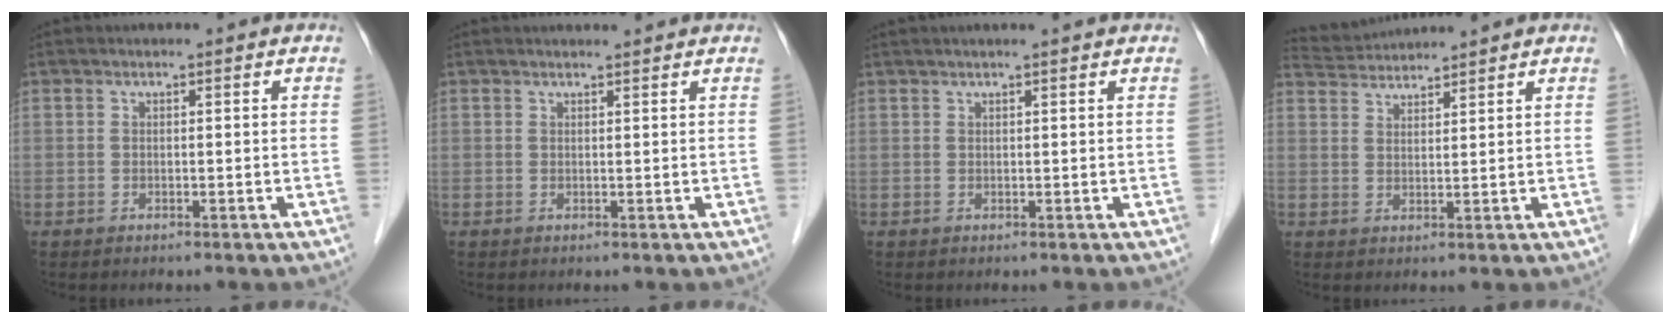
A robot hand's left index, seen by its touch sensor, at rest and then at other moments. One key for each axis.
{"total": 2.6, "fx": 2.5, "fy": 0.2, "fz": 0.5, "tx": -0.009, "ty": 0.011, "tz": 0.030}
{"total": 5.7, "fx": 5.0, "fy": -0.1, "fz": 2.7, "tx": -0.037, "ty": 0.029, "tz": 0.067}
{"total": 5.0, "fx": 5.0, "fy": -0.3, "fz": 0.1, "tx": -0.011, "ty": 0.029, "tz": 0.093}